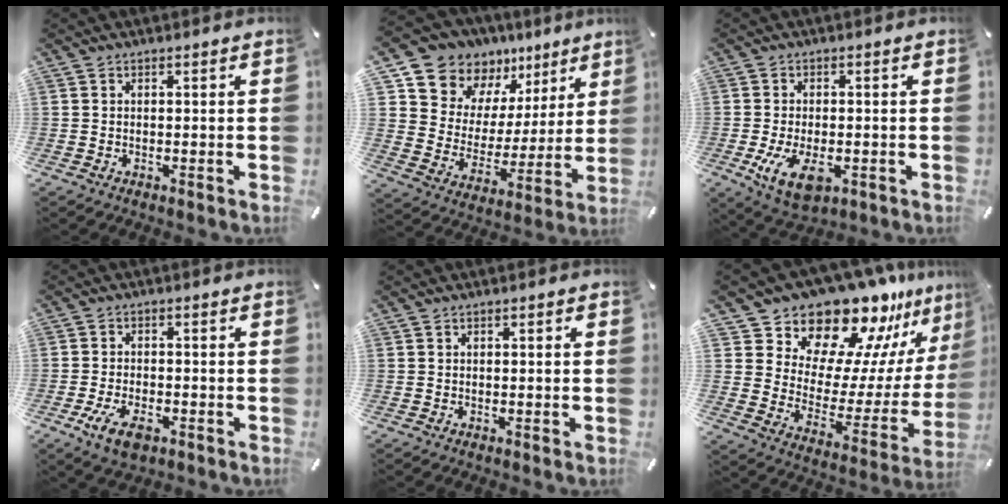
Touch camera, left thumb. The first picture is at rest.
{"total": 12.0, "force": [10.0, 6.6, -0.4], "torque": [-0.014, -0.109, 0.184]}
{"total": 7.9, "force": [-2.2, 4.6, 6.0], "torque": [-0.125, -0.011, -0.041]}
{"total": 6.0, "force": [-3.0, 3.2, 4.1], "torque": [-0.096, 0.005, -0.056]}
{"total": 0.0}
{"total": 18.3, "force": [16.7, 7.0, 2.9], "torque": [-0.031, -0.173, 0.285]}